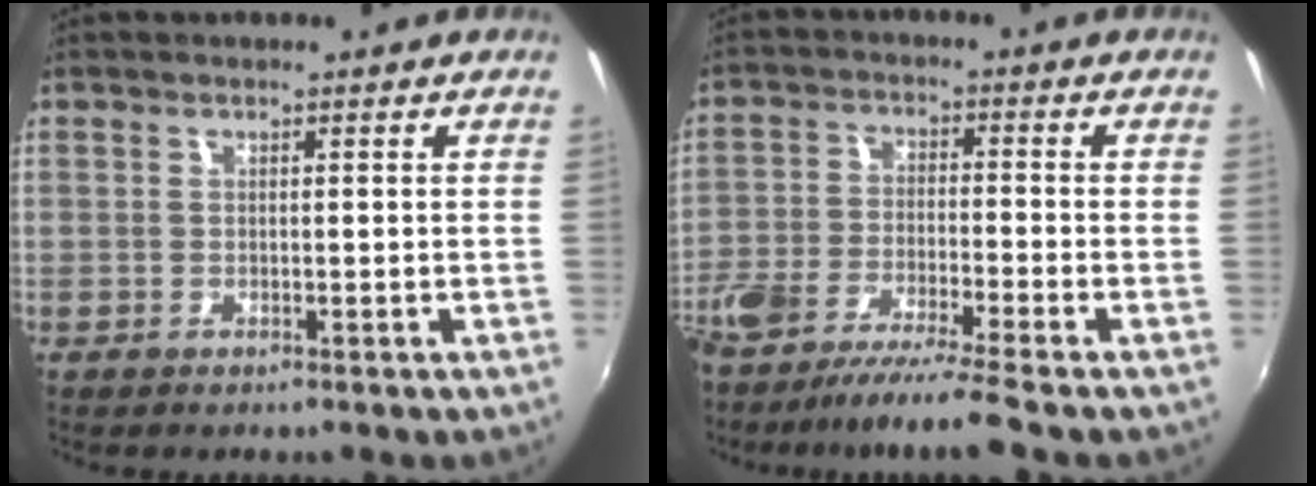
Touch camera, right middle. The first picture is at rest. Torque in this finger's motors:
{"motor_torque": [1.08, -1.06, 0.45, 0.18]}